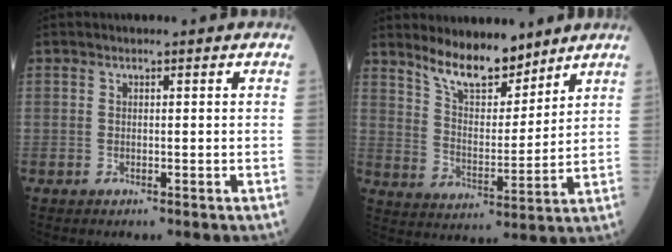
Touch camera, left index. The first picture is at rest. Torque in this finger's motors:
{"motor_torque": [0.17, -0.55, 0.21, 0.04]}